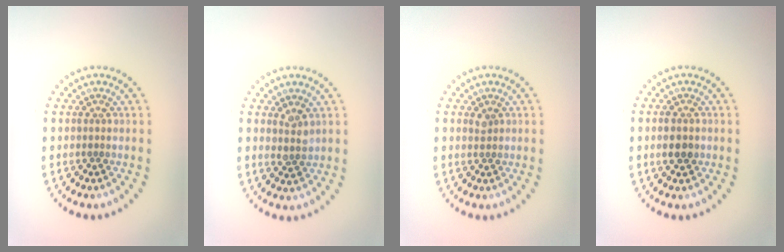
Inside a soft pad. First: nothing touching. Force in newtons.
{"total": 1.3, "press": 1.1, "slide": 0.7}
{"total": 0.6, "press": 0.5, "slide": 0.4}
{"total": 1.8, "press": 1.8, "slide": 0.1}